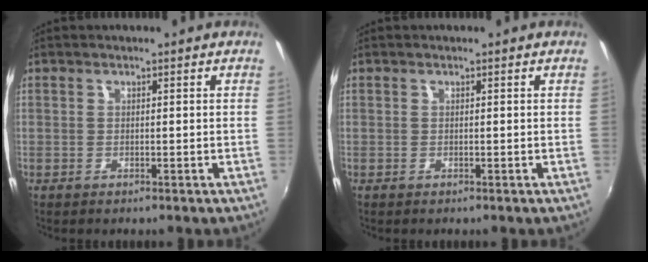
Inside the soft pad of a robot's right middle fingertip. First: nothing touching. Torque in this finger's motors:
{"motor_torque": [-0.03, 0.00, -0.01, 0.01]}